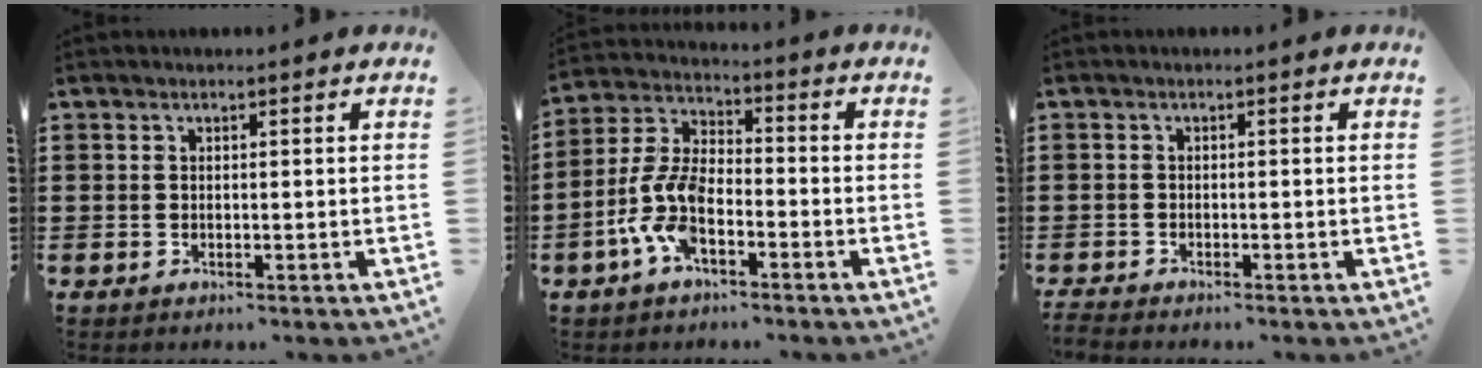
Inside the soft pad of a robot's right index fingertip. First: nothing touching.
{"total": 8.7, "force": [-3.8, 3.9, 6.8], "torque": [-0.174, -0.007, -0.078]}
{"total": 1.2, "force": [-1.2, -0.1, 0.0], "torque": [-0.001, 0.000, -0.025]}